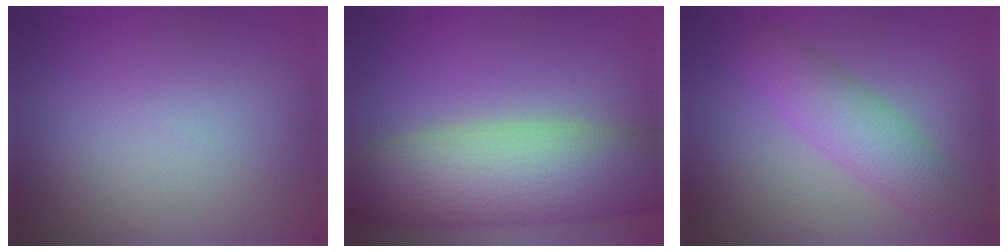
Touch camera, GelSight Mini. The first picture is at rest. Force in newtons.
{"total": 10.6, "press": 10.6, "slide": 0.8}
{"total": 4.5, "press": 4.5, "slide": 0.2}